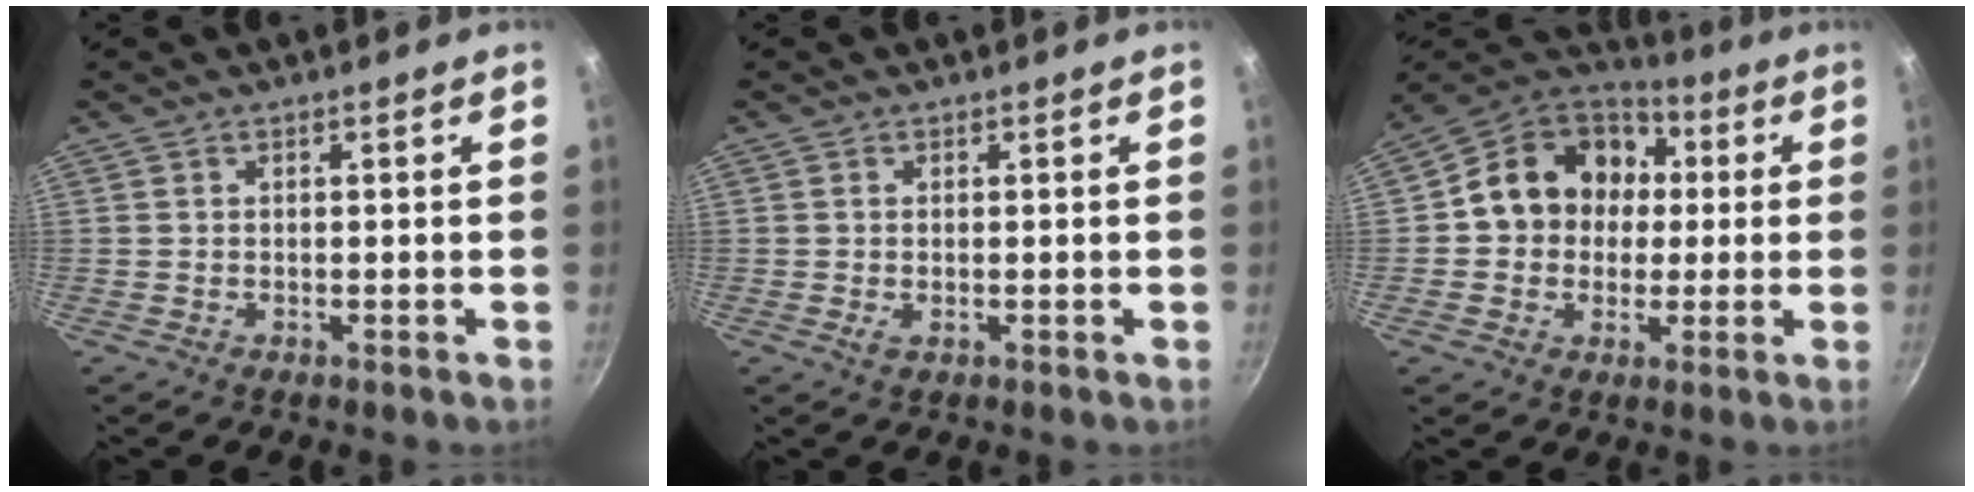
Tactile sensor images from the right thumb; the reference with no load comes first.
{"total": 1.3, "force": [-0.1, 0.5, 1.2], "torque": [-0.024, -0.003, -0.003]}
{"total": 15.8, "force": [1.7, 13.6, 7.8], "torque": [-0.095, 0.030, 0.011]}